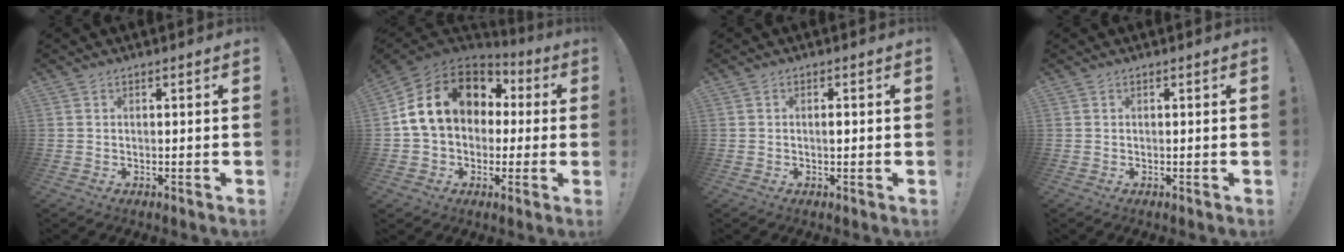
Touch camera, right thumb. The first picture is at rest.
{"total": 18.5, "force": [4.7, 13.3, 12.0], "torque": [-0.204, 0.000, 0.094]}
{"total": 1.0, "force": [-0.2, 0.2, 1.0], "torque": [-0.015, 0.000, -0.006]}
{"total": 0.0}